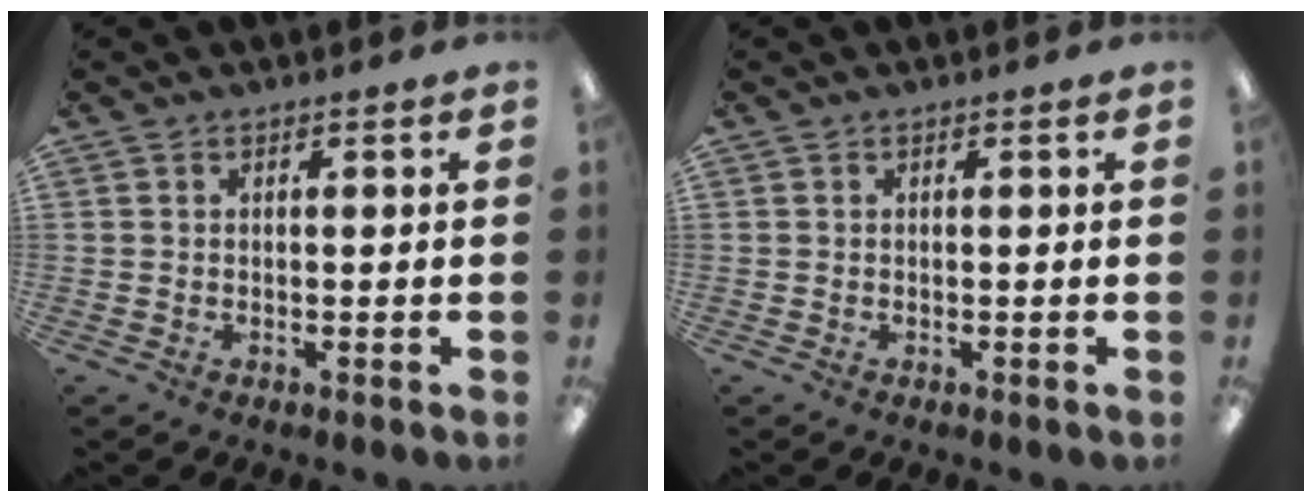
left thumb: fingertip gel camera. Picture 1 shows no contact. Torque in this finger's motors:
{"motor_torque": [-0.07, -0.07, 0.11, -0.02, 0.00]}